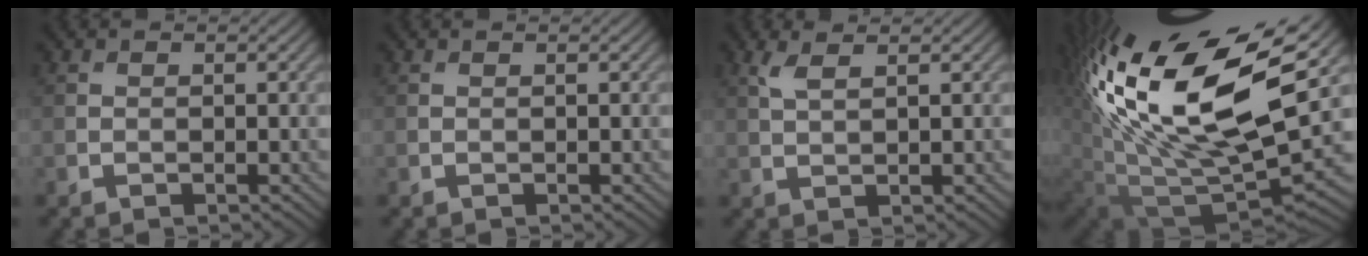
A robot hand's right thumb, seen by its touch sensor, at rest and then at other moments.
{"total": 0.0}
{"total": 2.3, "force": [1.4, 0.6, 1.7], "torque": [-0.045, 0.005, 0.030]}
{"total": 21.0, "force": [7.9, 9.8, 16.8], "torque": [-0.336, 0.017, 0.144]}